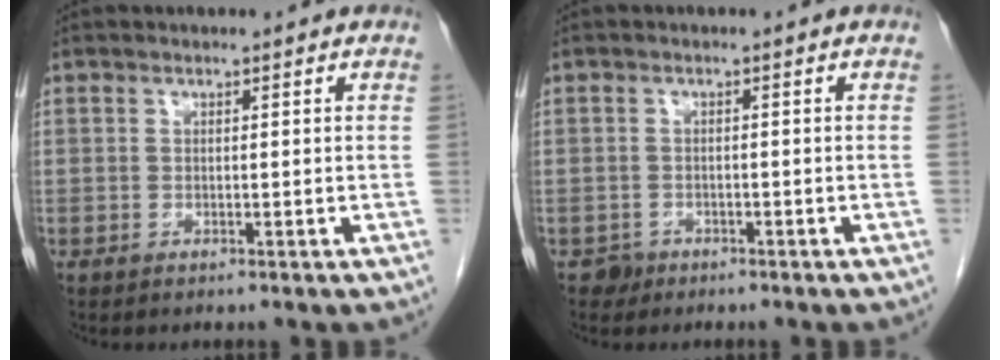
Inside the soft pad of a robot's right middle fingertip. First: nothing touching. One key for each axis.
{"total": 1.5, "fx": -1.0, "fy": 1.1, "fz": -0.1, "tx": 0.004, "ty": 0.006, "tz": -0.016}